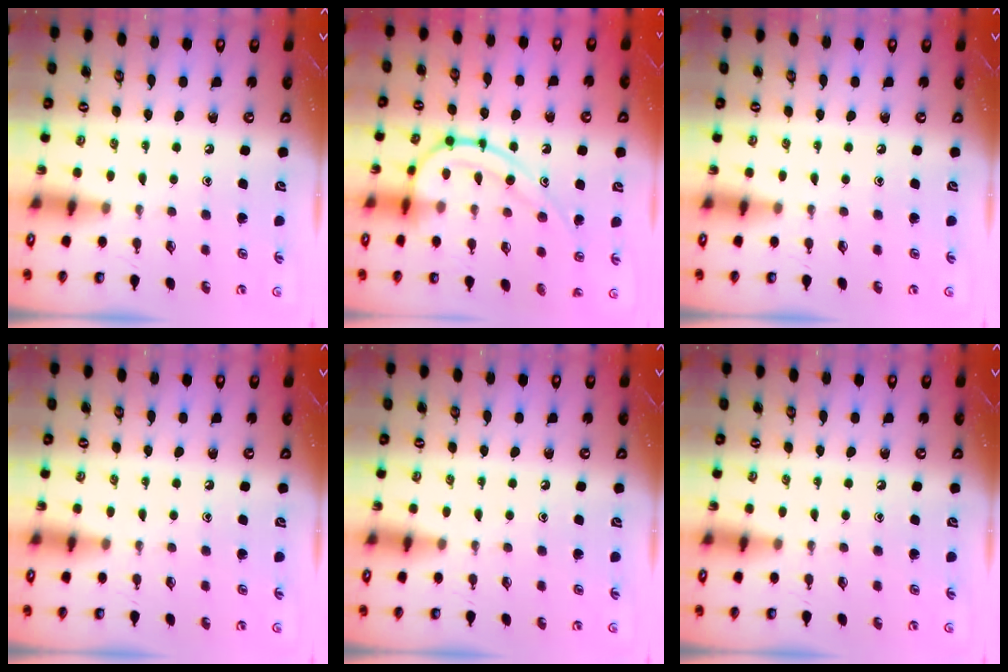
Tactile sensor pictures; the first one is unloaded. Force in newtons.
{"total": 13.2, "press": 13.2, "slide": 0.3}
{"total": 0.0}
{"total": 0.0}
{"total": 0.0}
{"total": 0.0}